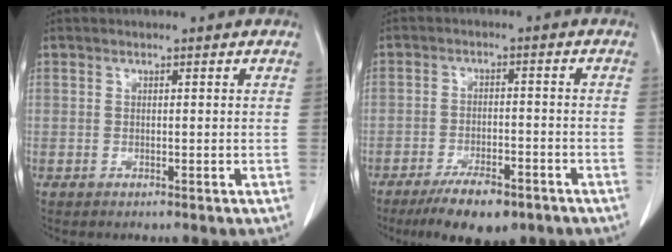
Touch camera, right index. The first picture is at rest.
{"total": 8.7, "force": [-6.2, 2.7, 5.4], "torque": [-0.087, -0.009, -0.099]}